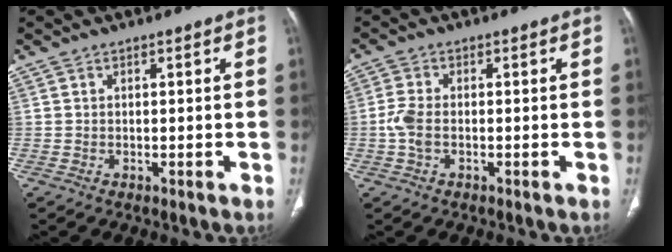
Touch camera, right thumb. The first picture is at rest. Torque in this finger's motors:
{"motor_torque": [0.78, 0.67, 0.77, 0.04, 0.09]}